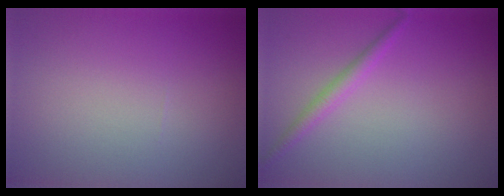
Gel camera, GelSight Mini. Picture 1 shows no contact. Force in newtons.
{"total": 1.5, "press": 1.5, "slide": 0.1}